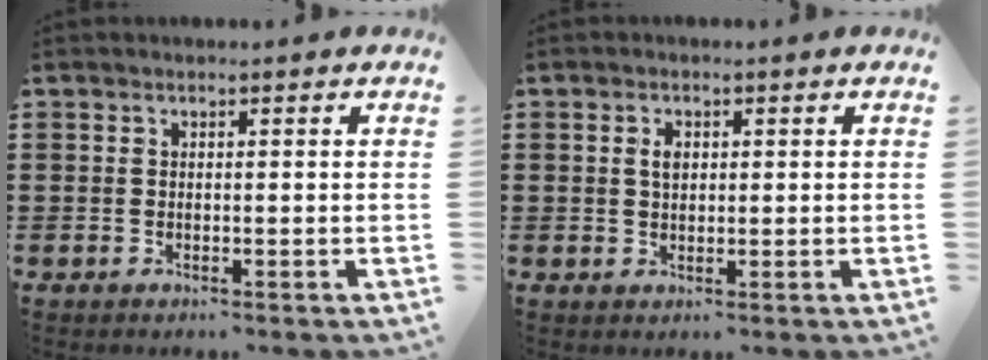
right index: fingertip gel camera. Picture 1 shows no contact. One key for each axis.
{"total": 2.1, "fx": 0.5, "fy": 1.2, "fz": 1.6, "tx": -0.035, "ty": 0.008, "tz": 0.007}